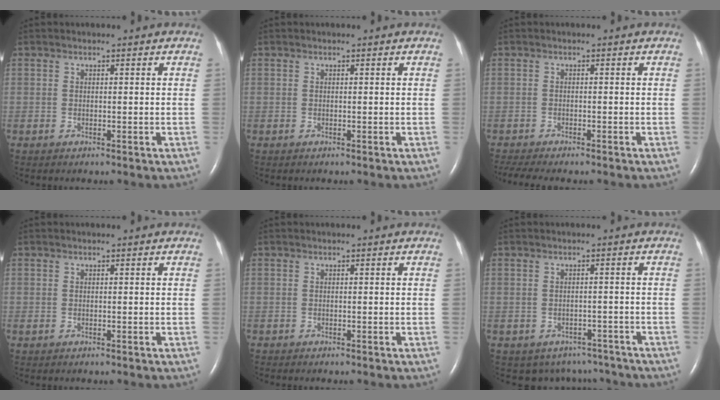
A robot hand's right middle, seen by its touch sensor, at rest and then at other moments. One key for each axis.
{"total": 0.0}
{"total": 5.4, "fx": -4.6, "fy": 0.5, "fz": 2.7, "tx": -0.046, "ty": -0.008, "tz": -0.072}
{"total": 0.0}
{"total": 0.0}
{"total": 6.0, "fx": -5.0, "fy": 3.3, "fz": 0.1, "tx": 0.007, "ty": 0.014, "tz": -0.050}